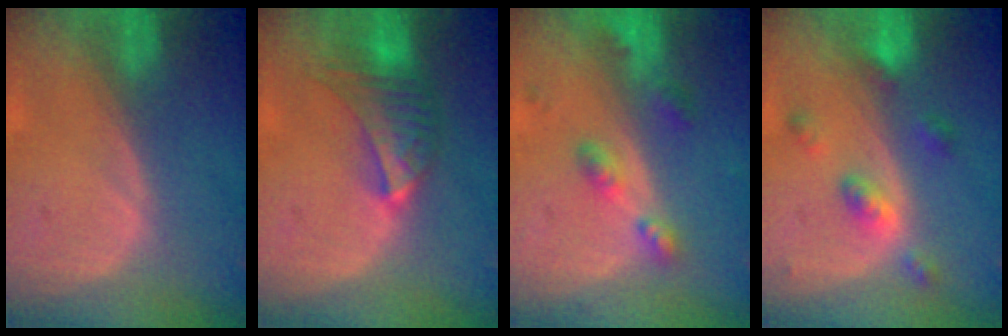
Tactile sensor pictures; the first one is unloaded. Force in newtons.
{"total": 6.8, "press": 6.4, "slide": 2.3}
{"total": 5.3, "press": 4.8, "slide": 2.2}
{"total": 5.3, "press": 4.6, "slide": 2.5}